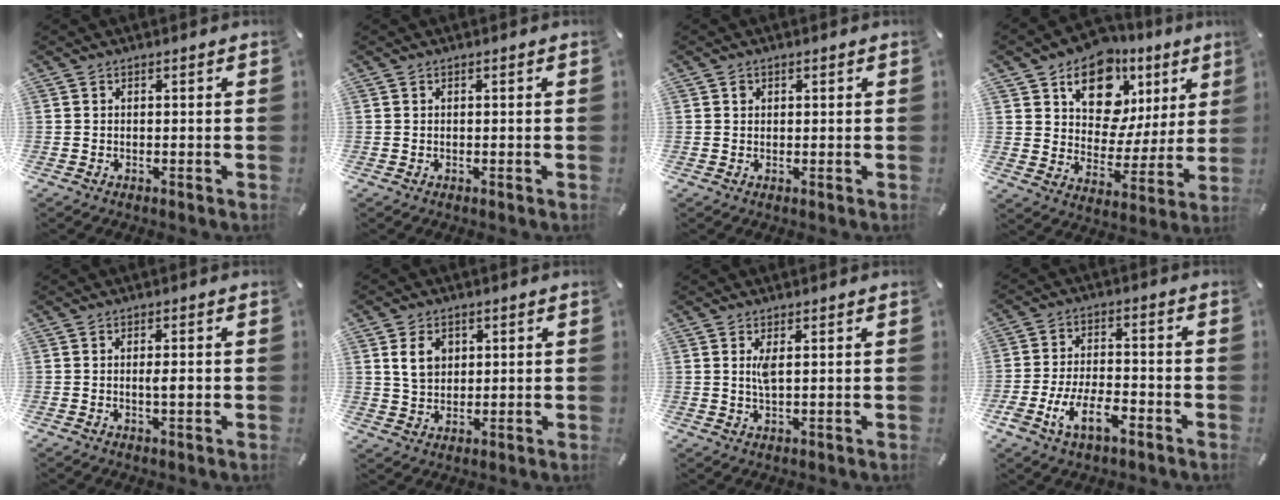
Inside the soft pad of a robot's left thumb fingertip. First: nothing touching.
{"total": 0.0}
{"total": 0.9, "force": [0.4, 0.8, 0.1], "torque": [0.006, 0.000, 0.005]}
{"total": 16.0, "force": [9.2, 11.0, 7.3], "torque": [-0.113, -0.057, 0.165]}
{"total": 2.6, "force": [-0.2, 0.7, 2.5], "torque": [-0.046, 0.002, -0.006]}
{"total": 6.1, "force": [1.8, 5.0, 2.9], "torque": [-0.061, 0.003, 0.029]}
{"total": 2.8, "force": [0.8, 0.7, 2.6], "torque": [-0.055, 0.003, 0.012]}
{"total": 10.6, "force": [-5.2, 5.3, 7.6], "torque": [-0.158, 0.016, -0.095]}